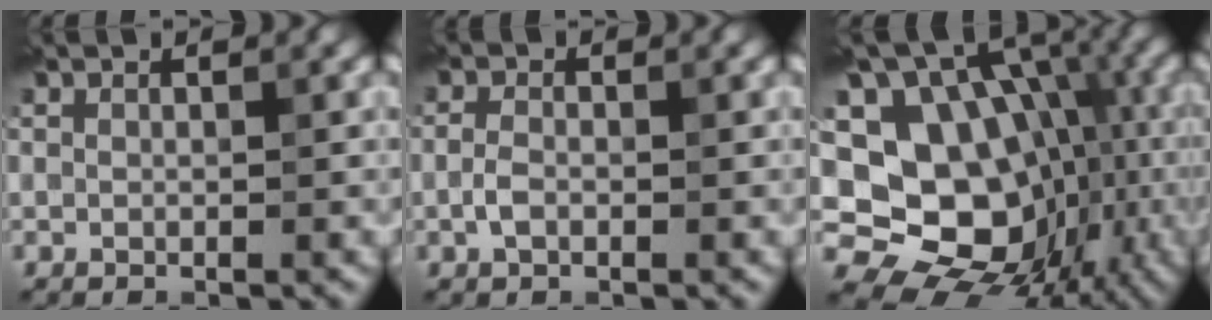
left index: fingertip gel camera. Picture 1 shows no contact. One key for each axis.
{"total": 1.5, "fx": -0.7, "fy": 0.9, "fz": 1.0, "tx": -0.023, "ty": 0.000, "tz": -0.018}
{"total": 15.4, "fx": -1.4, "fy": 12.2, "fz": 9.3, "tx": -0.151, "ty": 0.000, "tz": -0.011}